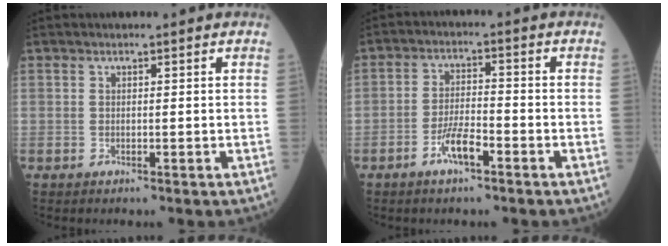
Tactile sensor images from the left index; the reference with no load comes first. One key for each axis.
{"total": 4.8, "fx": -3.0, "fy": 0.9, "fz": 3.7, "tx": -0.074, "ty": -0.001, "tz": -0.059}